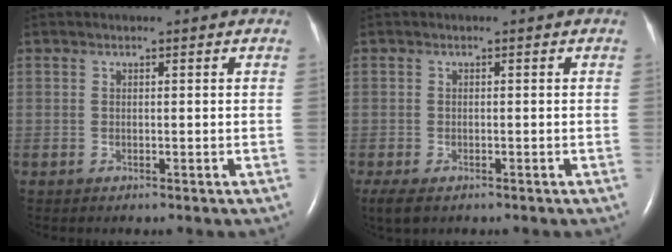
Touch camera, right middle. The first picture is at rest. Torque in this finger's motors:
{"motor_torque": [0.31, -0.24, 0.00, 0.01]}